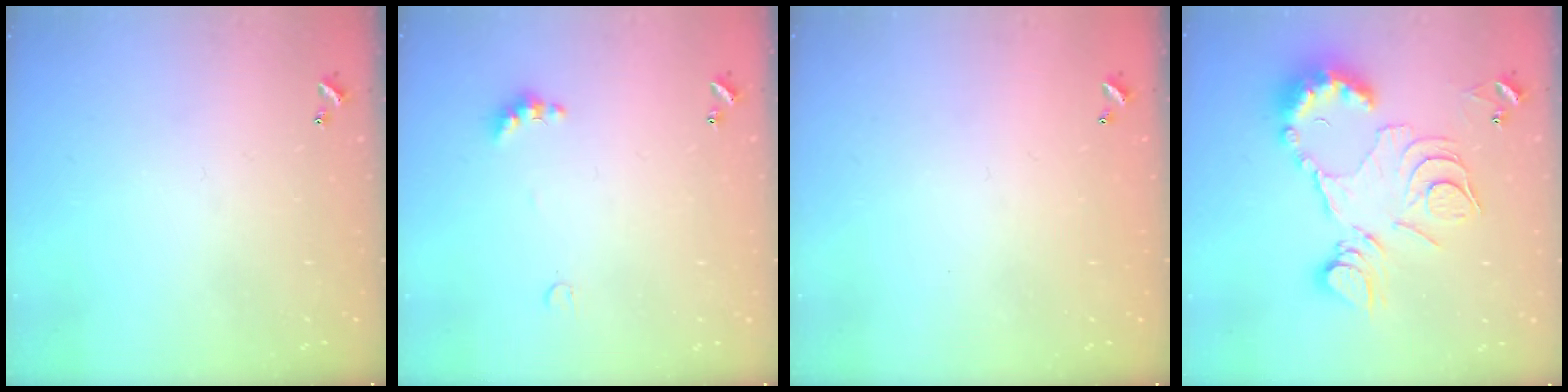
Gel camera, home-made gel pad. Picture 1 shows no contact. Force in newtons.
{"total": 3.4, "press": 3.4, "slide": 0.8}
{"total": 2.9, "press": 2.9, "slide": 0.1}
{"total": 18.4, "press": 18.4, "slide": 1.7}